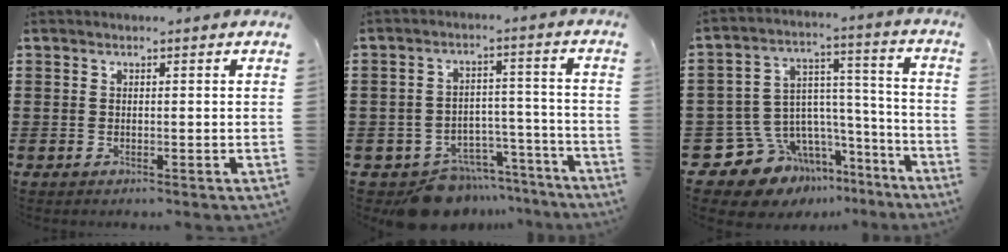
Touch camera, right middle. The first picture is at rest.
{"total": 6.5, "force": [-6.1, 2.2, 1.0], "torque": [-0.012, 0.027, -0.116]}
{"total": 10.4, "force": [-7.5, 6.9, 2.2], "torque": [-0.069, 0.002, -0.136]}